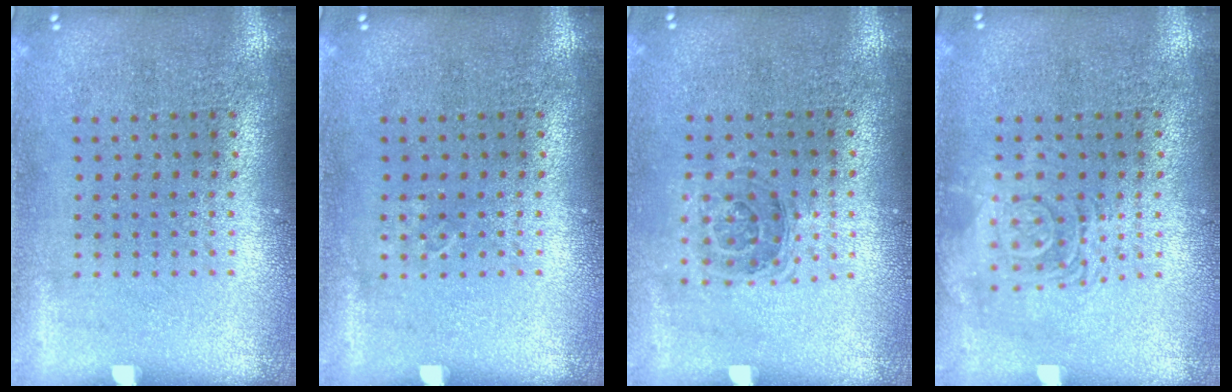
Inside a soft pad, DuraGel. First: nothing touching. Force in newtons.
{"total": 0.5, "press": 0.5, "slide": 0.0}
{"total": 1.1, "press": 1.0, "slide": 0.5}
{"total": 2.8, "press": 2.8, "slide": 0.4}